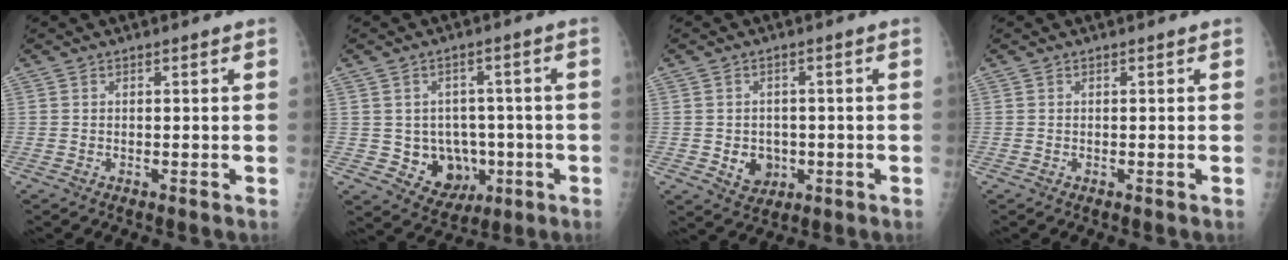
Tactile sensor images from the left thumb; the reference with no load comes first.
{"total": 9.3, "force": [-1.6, 8.0, 4.5], "torque": [-0.020, 0.009, -0.006]}
{"total": 5.2, "force": [-1.0, 4.4, 2.5], "torque": [-0.014, 0.004, -0.004]}
{"total": 0.0}